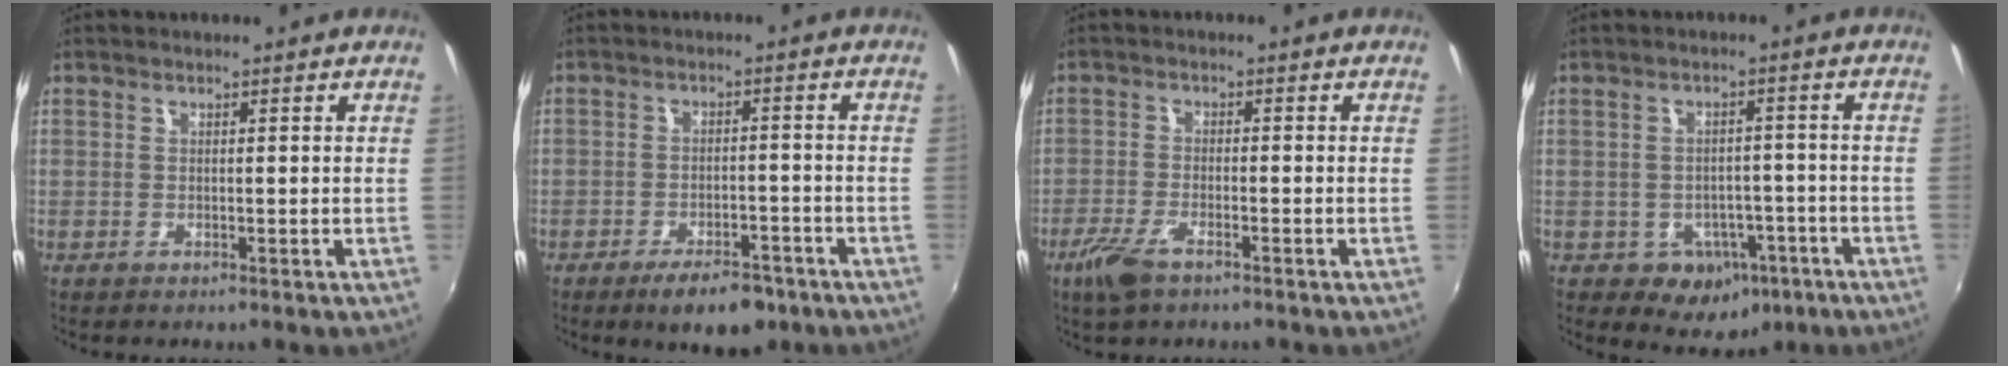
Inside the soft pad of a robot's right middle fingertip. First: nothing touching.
{"total": 7.9, "force": [-5.6, 3.5, 4.3], "torque": [-0.085, 0.004, -0.075]}
{"total": 5.7, "force": [-3.8, 1.8, 3.8], "torque": [-0.098, -0.012, -0.075]}
{"total": 7.7, "force": [-3.8, 6.1, 2.8], "torque": [-0.059, 0.016, -0.025]}